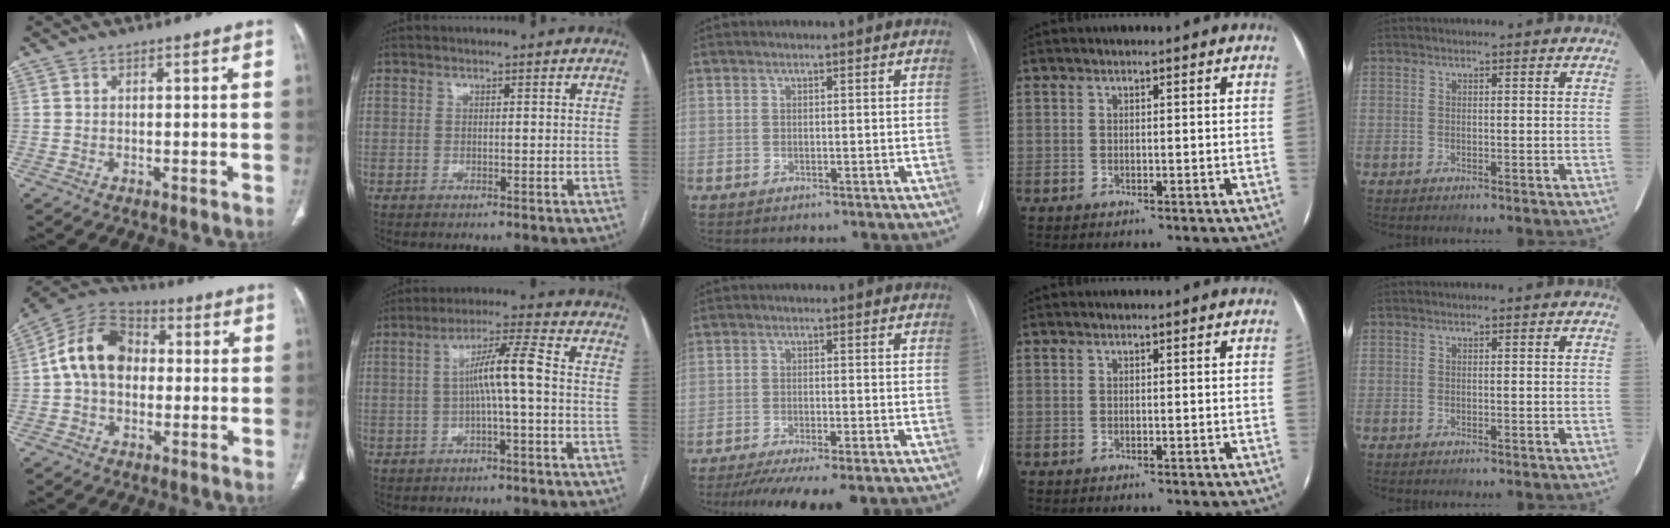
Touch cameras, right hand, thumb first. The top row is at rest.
{"thumb": {"total": 13.1, "force": [0.7, 9.6, 8.9], "torque": [-0.145, 0.032, -0.002]}, "index": {"total": 7.1, "force": [-0.4, -0.2, 7.0], "torque": [-0.125, 0.020, -0.007]}, "middle": {"total": 10.3, "force": [-8.0, 1.7, 6.3], "torque": [-0.088, -0.015, -0.118]}}